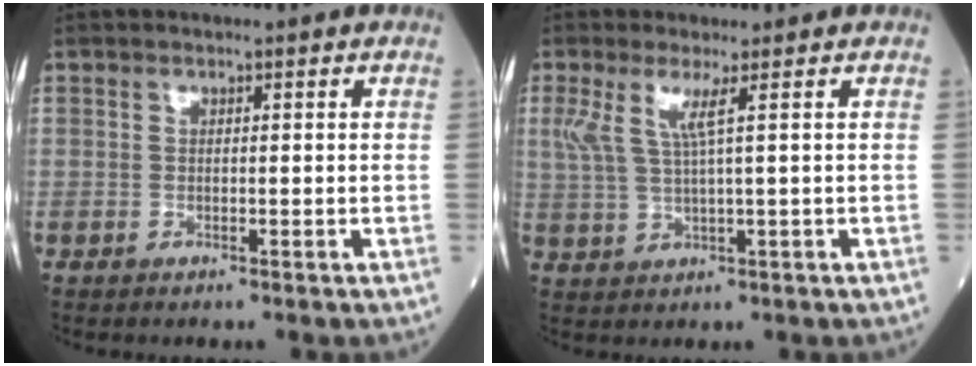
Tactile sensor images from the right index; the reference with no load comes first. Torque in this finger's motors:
{"motor_torque": [0.12, 0.35, 0.07, 0.08]}